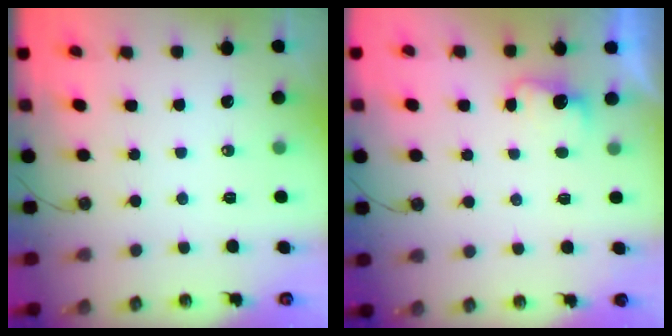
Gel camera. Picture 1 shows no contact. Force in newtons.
{"total": 3.0, "press": 2.8, "slide": 1.0}